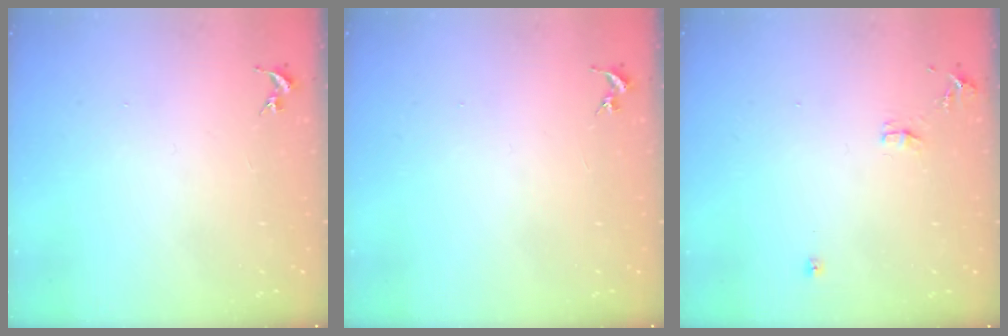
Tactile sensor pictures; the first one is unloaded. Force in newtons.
{"total": 0.0}
{"total": 6.9, "press": 6.9, "slide": 0.9}